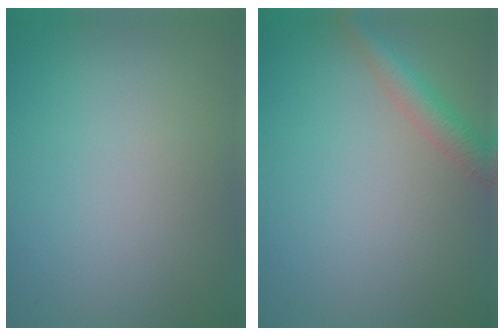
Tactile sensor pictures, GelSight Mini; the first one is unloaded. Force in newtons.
{"total": 2.8, "press": 2.8, "slide": 0.2}